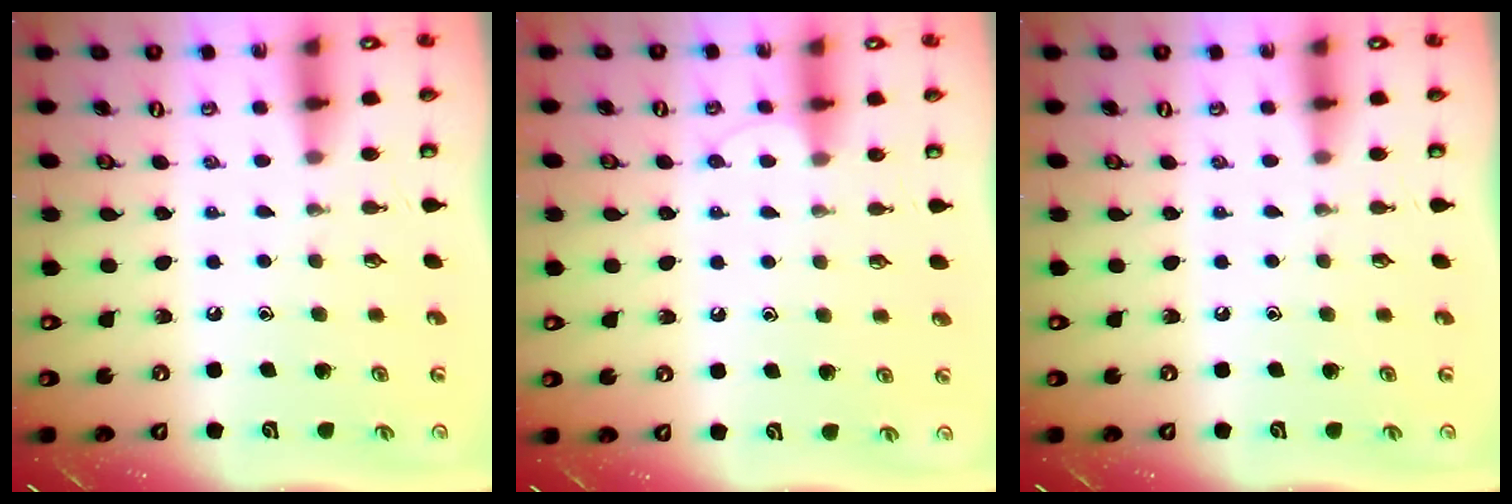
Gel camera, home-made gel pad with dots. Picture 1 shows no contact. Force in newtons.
{"total": 6.0, "press": 6.0, "slide": 0.7}
{"total": 0.0}